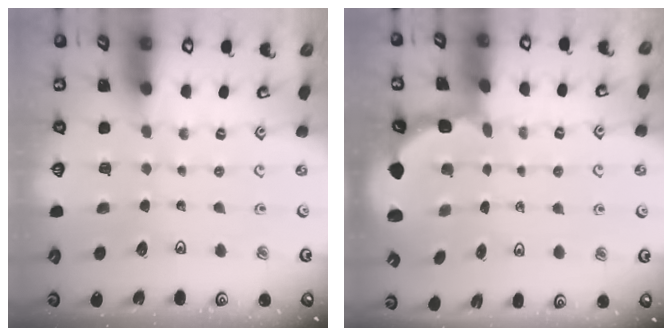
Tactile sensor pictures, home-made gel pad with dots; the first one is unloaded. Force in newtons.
{"total": 2.5, "press": 1.9, "slide": 1.6}